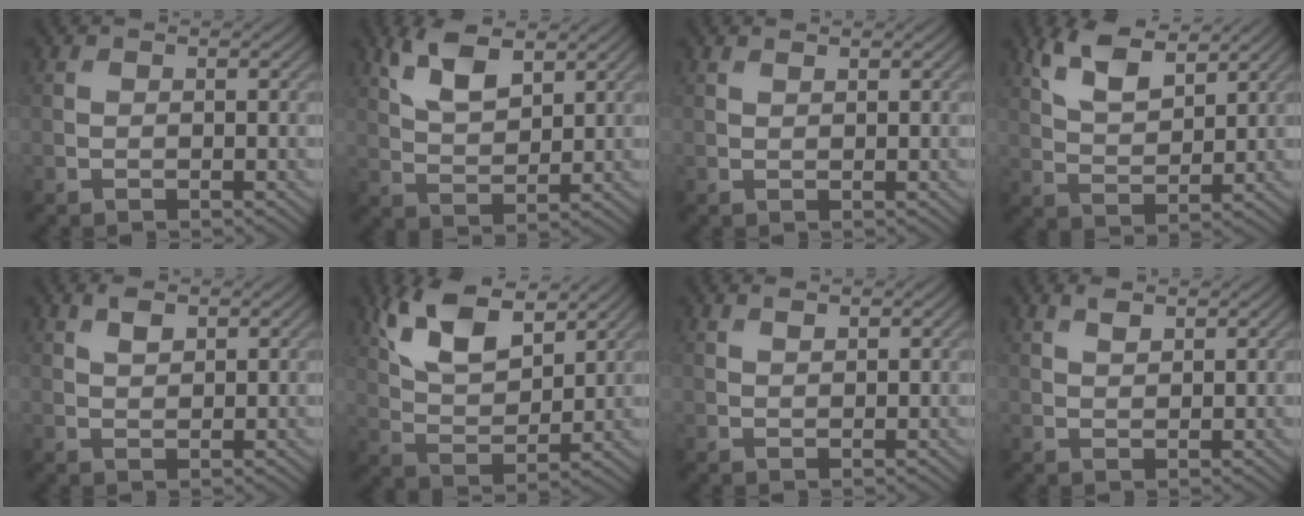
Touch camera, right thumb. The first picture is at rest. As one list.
[{"total": 6.6, "force": [3.9, 2.7, 4.5], "torque": [-0.102, 0.002, 0.080]}, {"total": 0.7, "force": [0.6, 0.1, 0.3], "torque": [-0.006, 0.002, 0.012]}, {"total": 6.9, "force": [4.5, 2.7, 4.4], "torque": [-0.102, 0.003, 0.094]}, {"total": 2.0, "force": [1.2, 0.8, 1.3], "torque": [-0.027, 0.002, 0.025]}, {"total": 10.4, "force": [6.2, 4.5, 7.0], "torque": [-0.151, 0.004, 0.122]}, {"total": 1.0, "force": [0.8, 0.2, 0.6], "torque": [-0.017, 0.001, 0.016]}, {"total": 1.8, "force": [1.3, 0.6, 1.1], "torque": [-0.026, 0.001, 0.026]}]